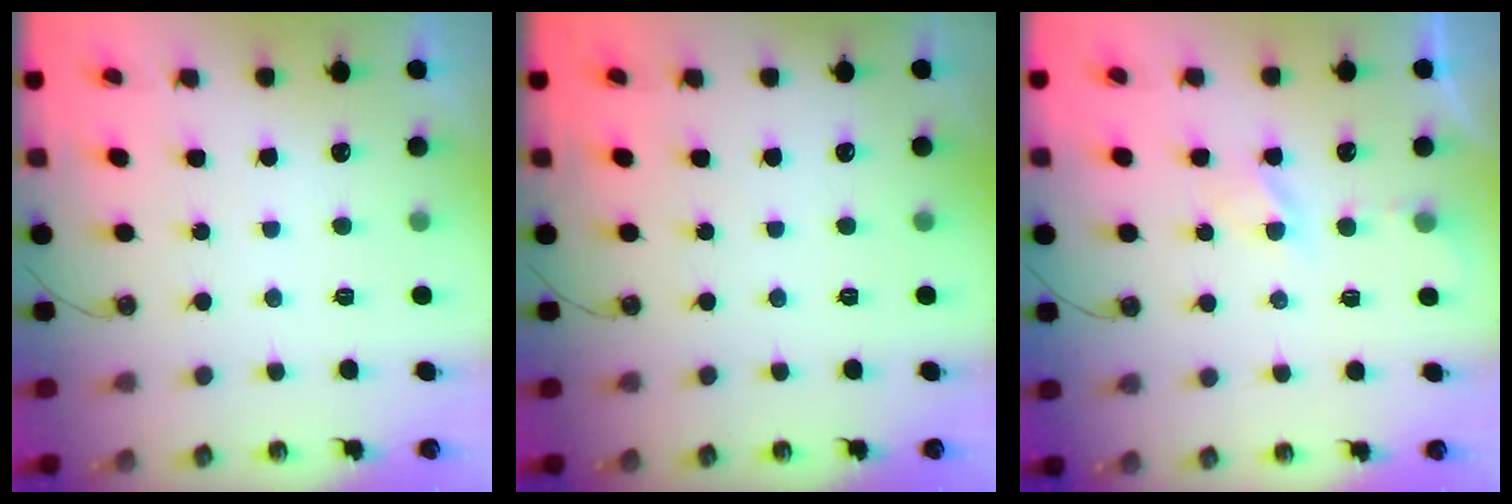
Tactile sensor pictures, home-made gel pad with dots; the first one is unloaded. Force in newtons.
{"total": 1.2, "press": 1.1, "slide": 0.3}
{"total": 2.7, "press": 2.6, "slide": 0.4}